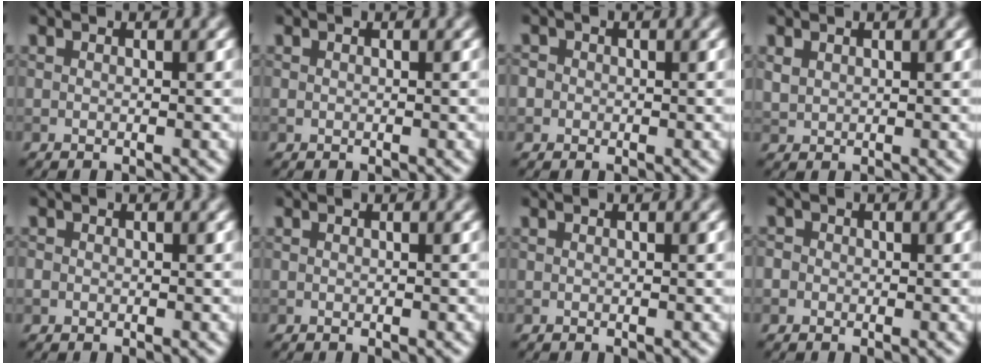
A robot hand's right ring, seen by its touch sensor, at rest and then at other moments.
{"total": 0.0}
{"total": 2.6, "force": [0.4, 2.4, 0.9], "torque": [-0.004, 0.014, -0.011]}
{"total": 1.0, "force": [0.6, 0.8, 0.4], "torque": [-0.015, -0.001, 0.016]}
{"total": 0.9, "force": [-0.3, 0.9, 0.2], "torque": [-0.001, -0.003, -0.007]}
{"total": 0.0}
{"total": 0.0}
{"total": 1.9, "force": [0.1, 1.8, 0.6], "torque": [0.005, 0.011, -0.018]}